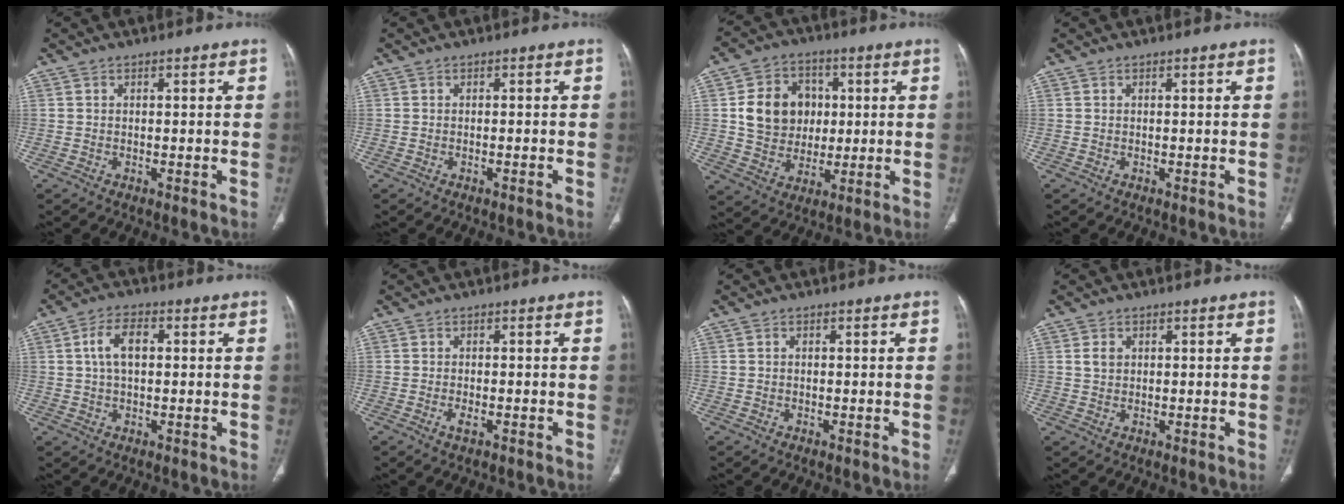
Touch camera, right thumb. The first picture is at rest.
{"total": 0.8, "force": [-0.6, -0.1, 0.5], "torque": [-0.016, 0.006, -0.004]}
{"total": 12.8, "force": [1.8, 11.0, 6.4], "torque": [-0.071, 0.005, 0.035]}
{"total": 0.0}
{"total": 5.8, "force": [0.8, 3.2, 4.8], "torque": [-0.091, 0.012, 0.013]}
{"total": 1.8, "force": [-0.9, 0.6, 1.4], "torque": [-0.030, 0.001, -0.017]}
{"total": 0.0}
{"total": 1.9, "force": [0.6, 1.5, 1.1], "torque": [-0.020, 0.001, 0.014]}